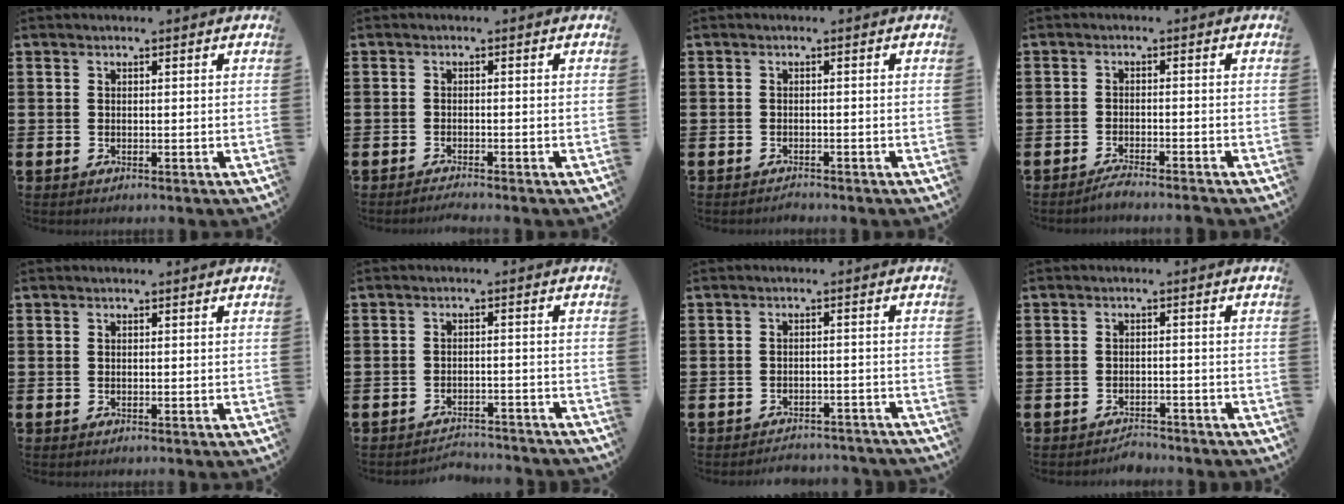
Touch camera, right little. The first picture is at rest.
{"total": 1.0, "force": [-0.9, -0.1, 0.3], "torque": [-0.006, -0.002, -0.018]}
{"total": 0.6, "force": [-0.6, 0.1, 0.0], "torque": [-0.003, -0.002, -0.014]}
{"total": 1.9, "force": [-1.7, -0.2, 0.7], "torque": [-0.012, 0.004, -0.034]}
{"total": 0.0}
{"total": 2.6, "force": [-2.6, 0.0, -0.1], "torque": [-0.005, 0.003, -0.056]}
{"total": 2.3, "force": [-2.3, 0.1, -0.1], "torque": [-0.006, 0.003, -0.050]}
{"total": 1.8, "force": [-1.8, 0.2, 0.0], "torque": [-0.006, 0.005, -0.040]}